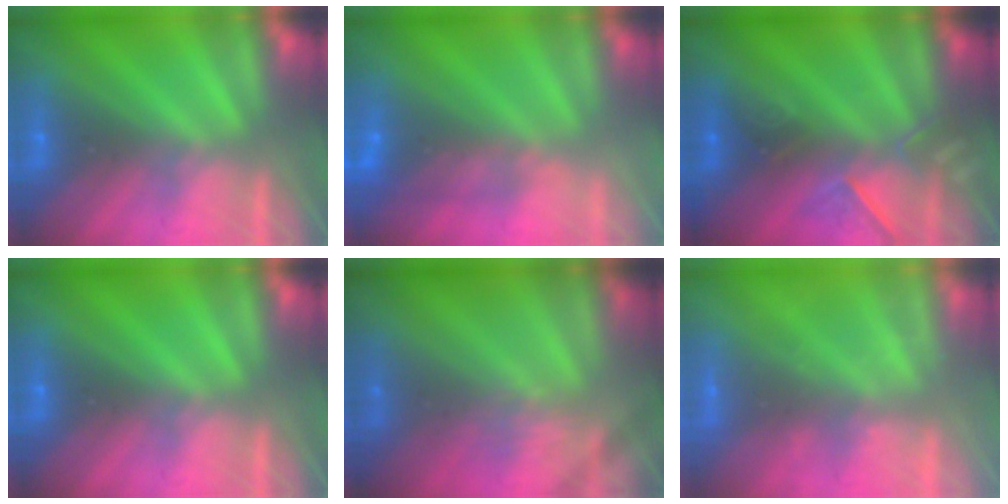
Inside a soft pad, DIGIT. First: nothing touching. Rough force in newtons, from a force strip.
{"total": 4.8}
{"total": 2.4}
{"total": 0.0}
{"total": 2.2}
{"total": 2.3}